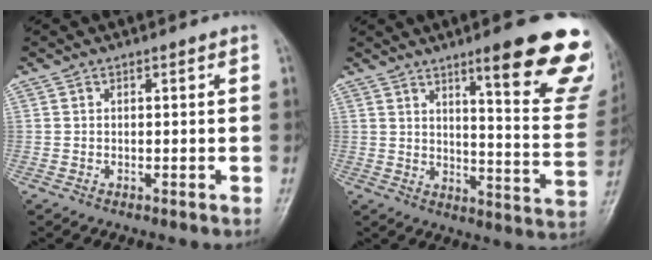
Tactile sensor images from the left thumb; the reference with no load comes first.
{"total": 21.9, "force": [13.5, 4.0, 16.8], "torque": [-0.182, -0.071, 0.178]}